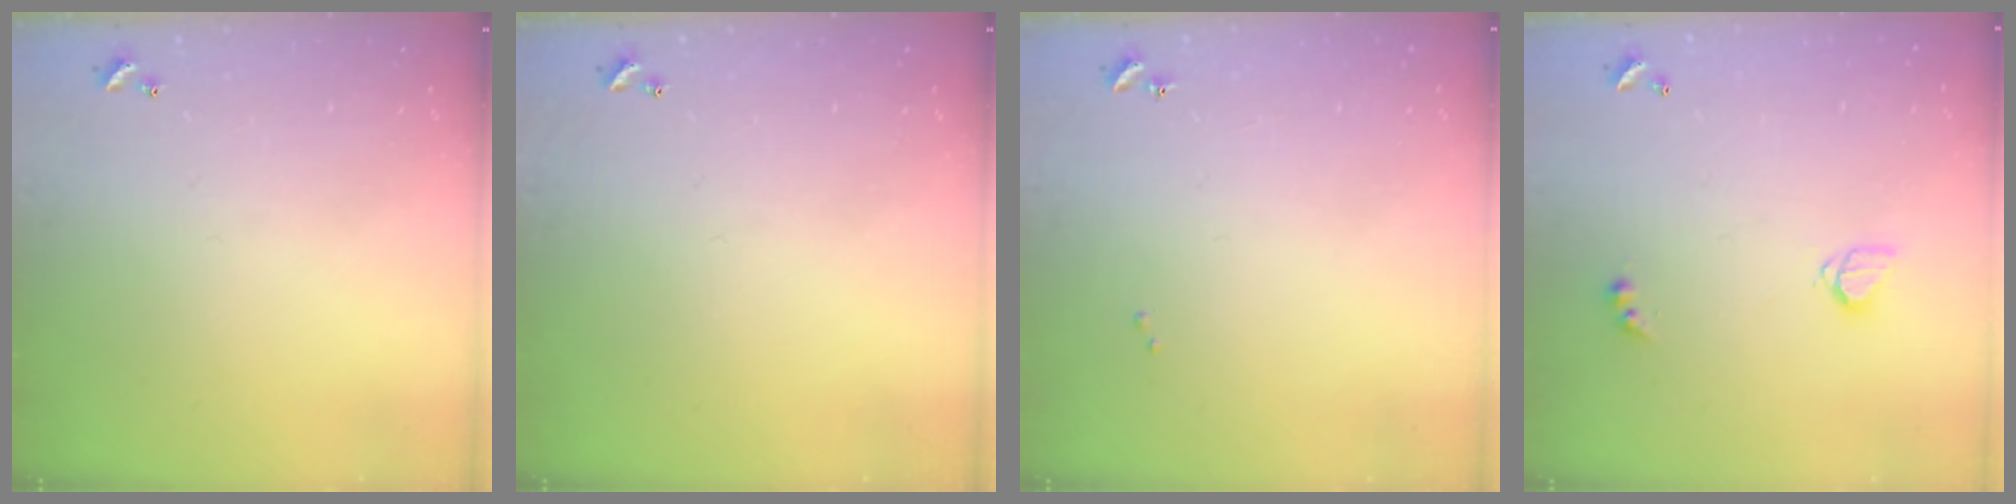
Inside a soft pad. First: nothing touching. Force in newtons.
{"total": 0.0}
{"total": 0.0}
{"total": 3.4, "press": 3.3, "slide": 0.4}